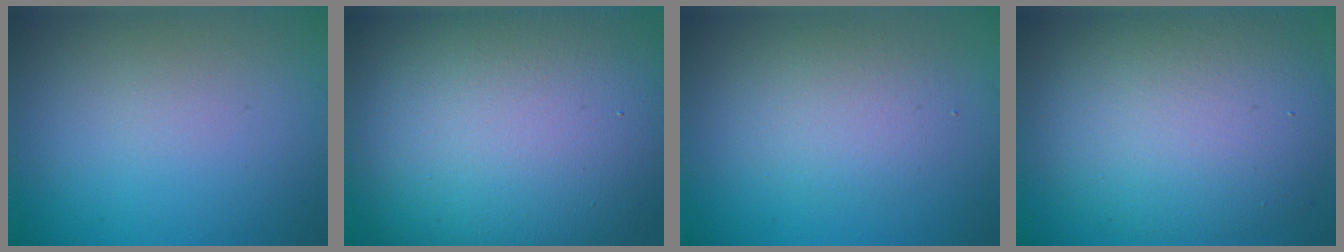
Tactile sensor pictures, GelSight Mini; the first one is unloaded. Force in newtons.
{"total": 19.2, "press": 19.2, "slide": 0.7}
{"total": 2.7, "press": 2.7, "slide": 0.2}
{"total": 10.1, "press": 10.1, "slide": 0.6}